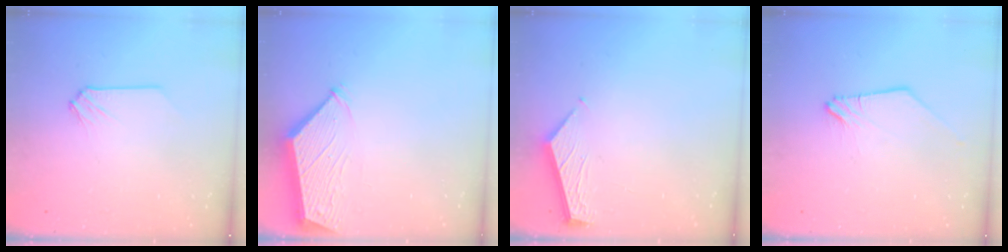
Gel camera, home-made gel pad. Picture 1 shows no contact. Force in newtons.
{"total": 3.8, "press": 3.7, "slide": 0.6}
{"total": 5.2, "press": 5.1, "slide": 0.5}
{"total": 0.0}